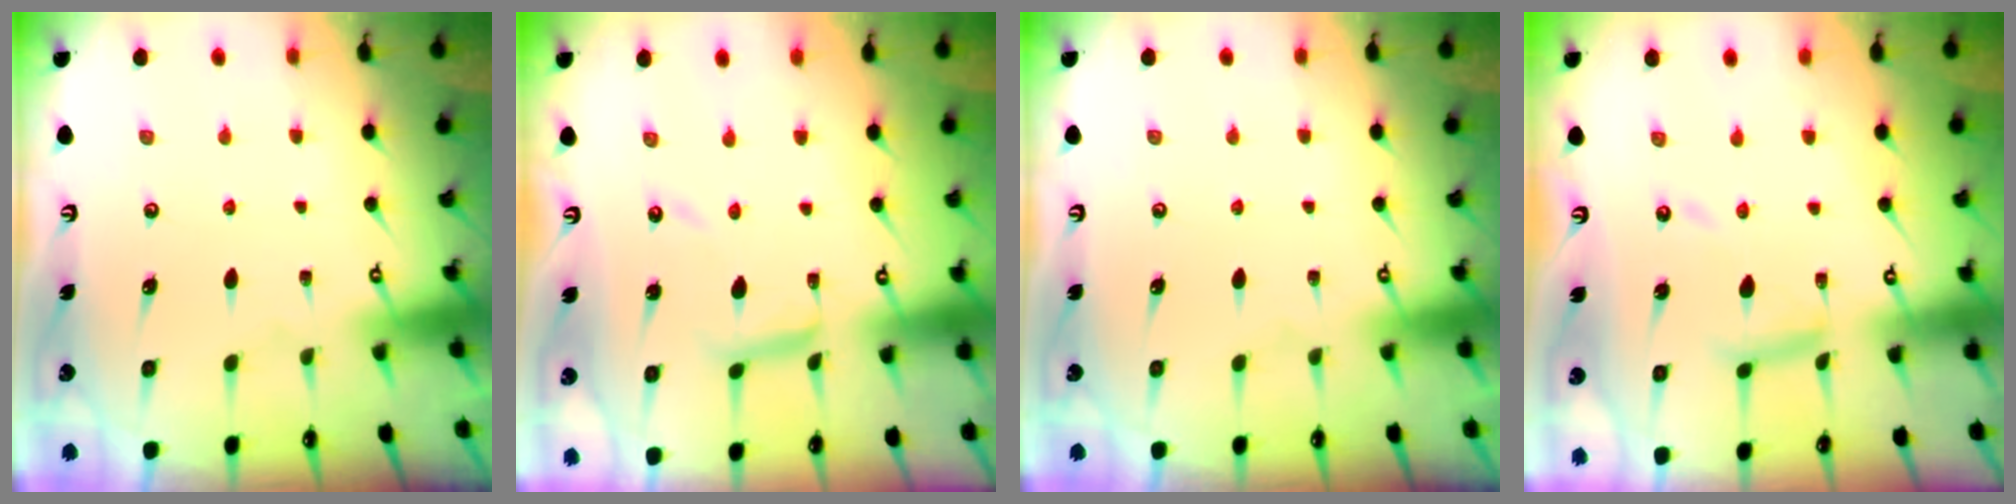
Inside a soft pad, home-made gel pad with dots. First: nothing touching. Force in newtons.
{"total": 6.3, "press": 6.3, "slide": 0.3}
{"total": 0.0}
{"total": 9.0, "press": 8.9, "slide": 0.6}